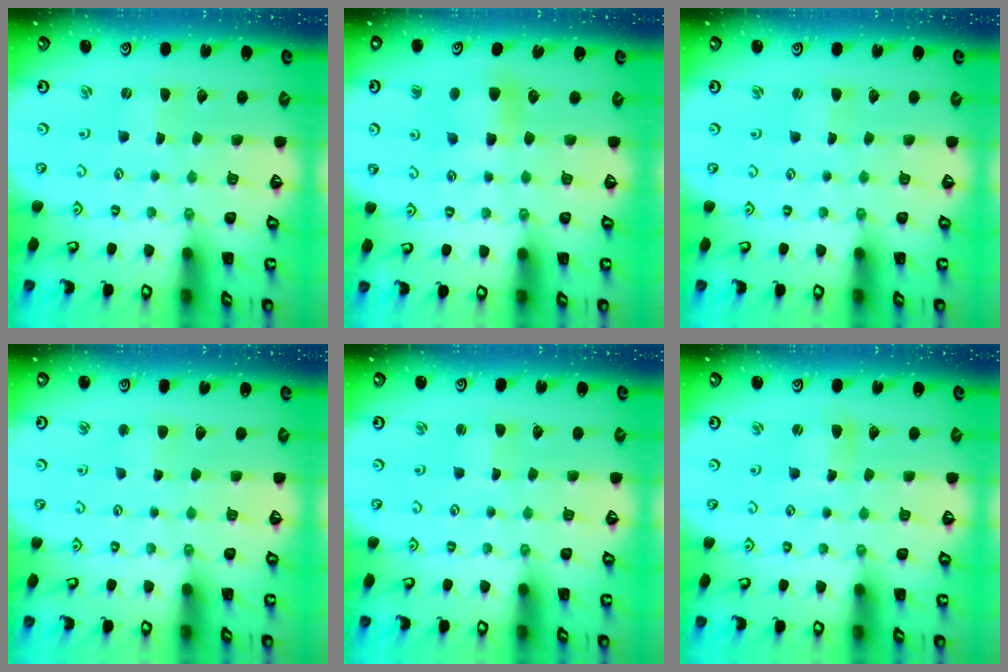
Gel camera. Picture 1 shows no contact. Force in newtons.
{"total": 5.9, "press": 5.9, "slide": 0.3}
{"total": 0.0}
{"total": 2.5, "press": 2.5, "slide": 0.3}
{"total": 1.3, "press": 1.3, "slide": 0.1}
{"total": 2.3, "press": 2.2, "slide": 0.3}